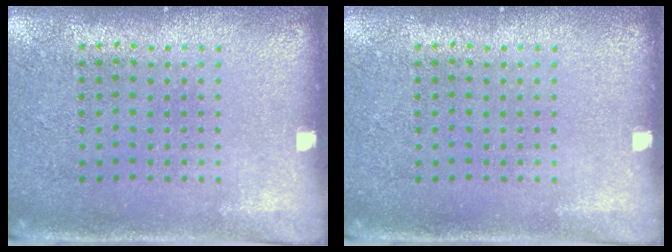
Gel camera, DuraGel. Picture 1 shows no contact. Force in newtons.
{"total": 0.0}